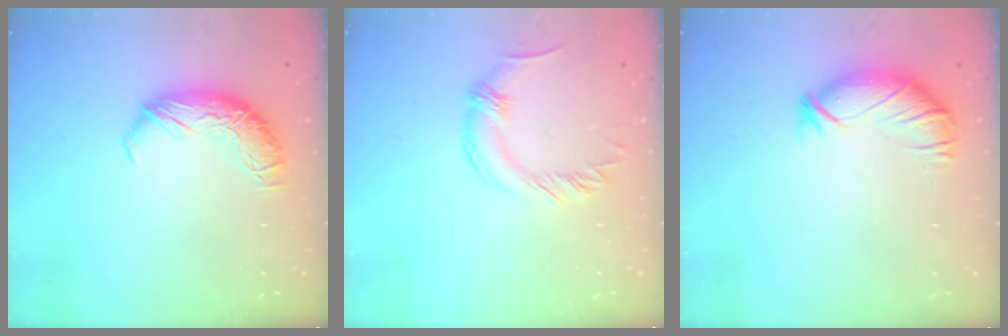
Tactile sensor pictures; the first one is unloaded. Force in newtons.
{"total": 0.0}
{"total": 2.9, "press": 2.4, "slide": 1.7}